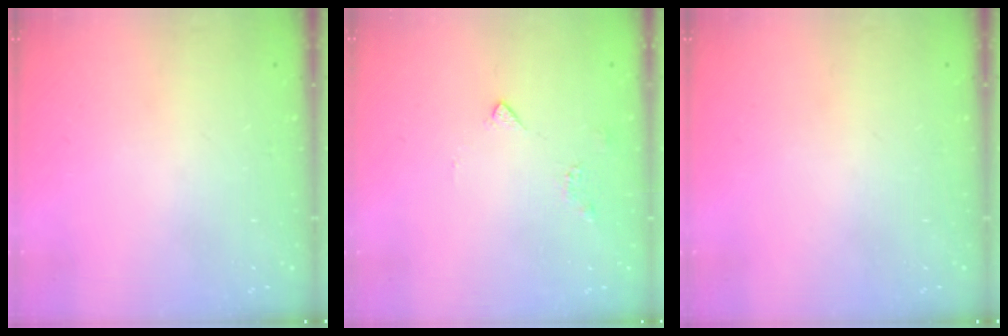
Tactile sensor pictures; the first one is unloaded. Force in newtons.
{"total": 4.2, "press": 4.1, "slide": 0.9}
{"total": 0.0}